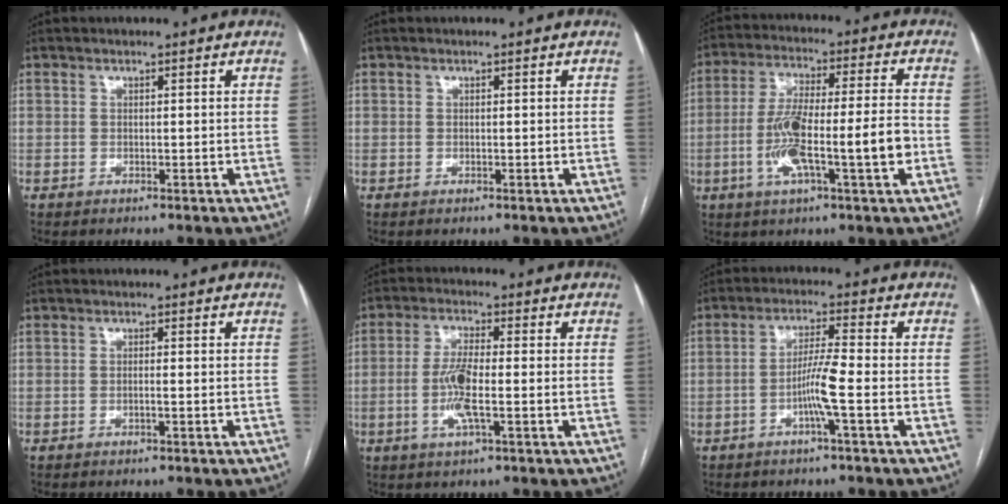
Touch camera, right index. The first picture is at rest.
{"total": 0.0}
{"total": 13.2, "force": [-3.3, 1.0, 12.8], "torque": [-0.234, 0.009, -0.059]}
{"total": 0.8, "force": [-0.2, 0.0, 0.8], "torque": [-0.014, 0.001, -0.004]}
{"total": 6.6, "force": [-1.4, 0.8, 6.4], "torque": [-0.133, -0.004, -0.029]}
{"total": 5.5, "force": [-1.8, -0.6, 5.1], "torque": [-0.102, 0.003, -0.036]}